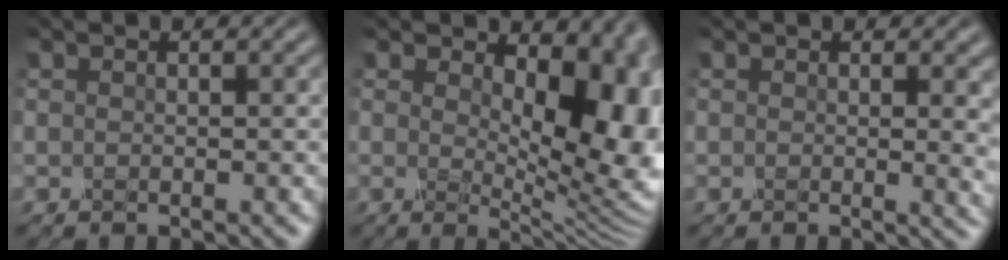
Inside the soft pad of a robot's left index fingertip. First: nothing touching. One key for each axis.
{"total": 10.2, "fx": 1.4, "fy": 5.3, "fz": 8.6, "tx": -0.113, "ty": -0.014, "tz": 0.031}
{"total": 2.4, "fx": 0.5, "fy": 0.8, "fz": 2.2, "tx": -0.026, "ty": -0.006, "tz": 0.008}